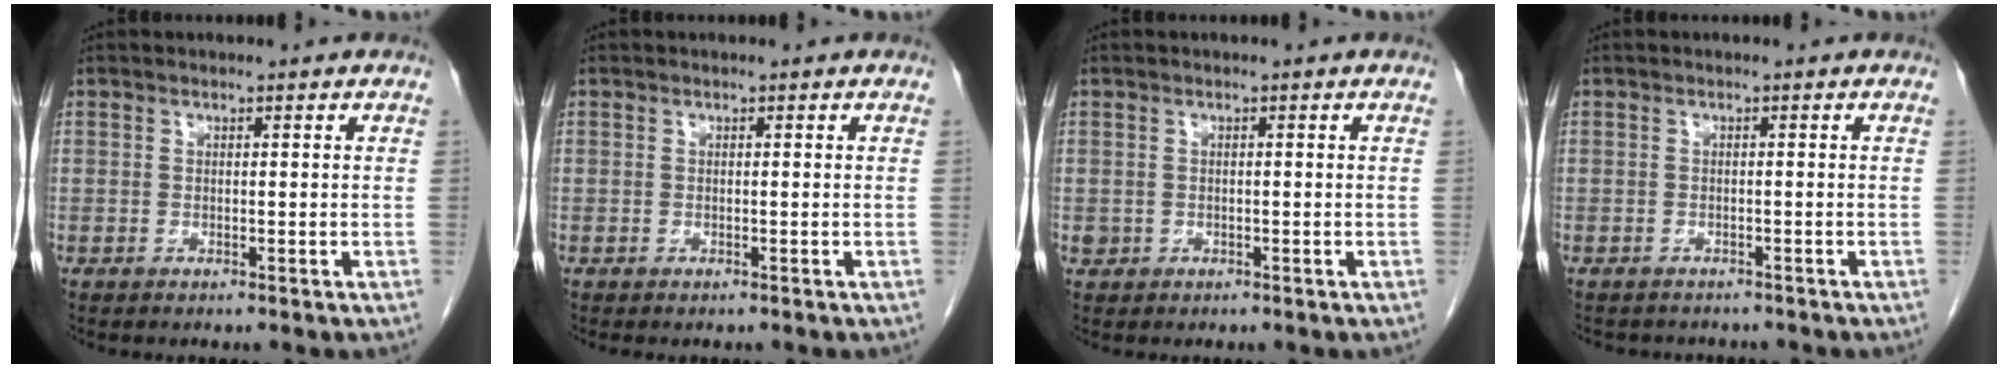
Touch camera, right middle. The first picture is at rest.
{"total": 0.0}
{"total": 1.0, "force": [-0.2, 1.0, 0.2], "torque": [-0.002, 0.004, 0.000]}
{"total": 4.2, "force": [-3.9, 1.6, 0.7], "torque": [-0.010, 0.001, -0.047]}